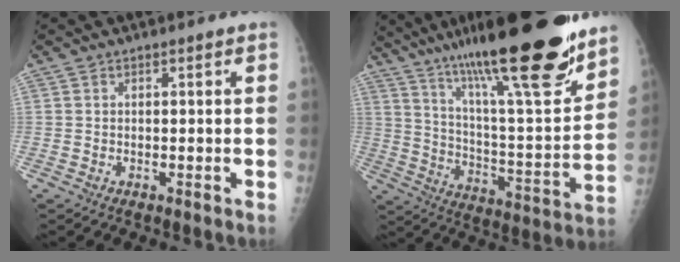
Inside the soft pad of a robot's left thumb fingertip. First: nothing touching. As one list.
[{"total": 28.9, "force": [20.4, 5.0, 19.8], "torque": [-0.294, -0.071, 0.333]}]